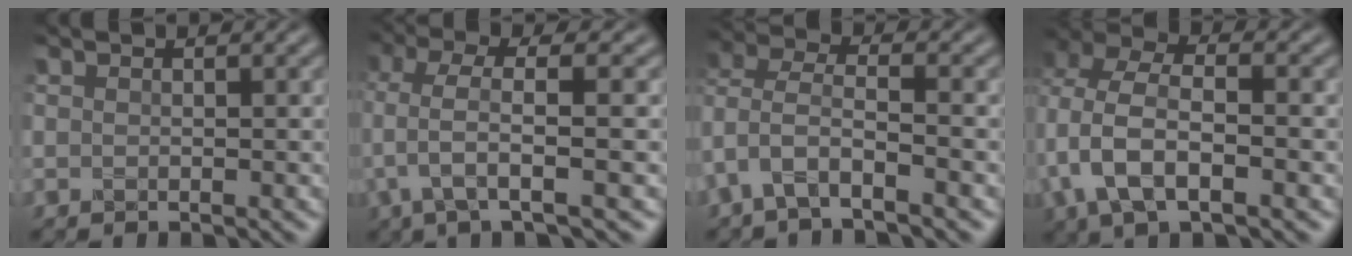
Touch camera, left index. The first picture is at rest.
{"total": 4.4, "force": [-0.1, 0.9, 4.4], "torque": [-0.093, 0.009, -0.004]}
{"total": 3.6, "force": [-1.8, 1.5, 2.8], "torque": [-0.065, 0.005, -0.045]}
{"total": 7.0, "force": [-1.1, 4.0, 5.7], "torque": [-0.127, 0.008, -0.026]}